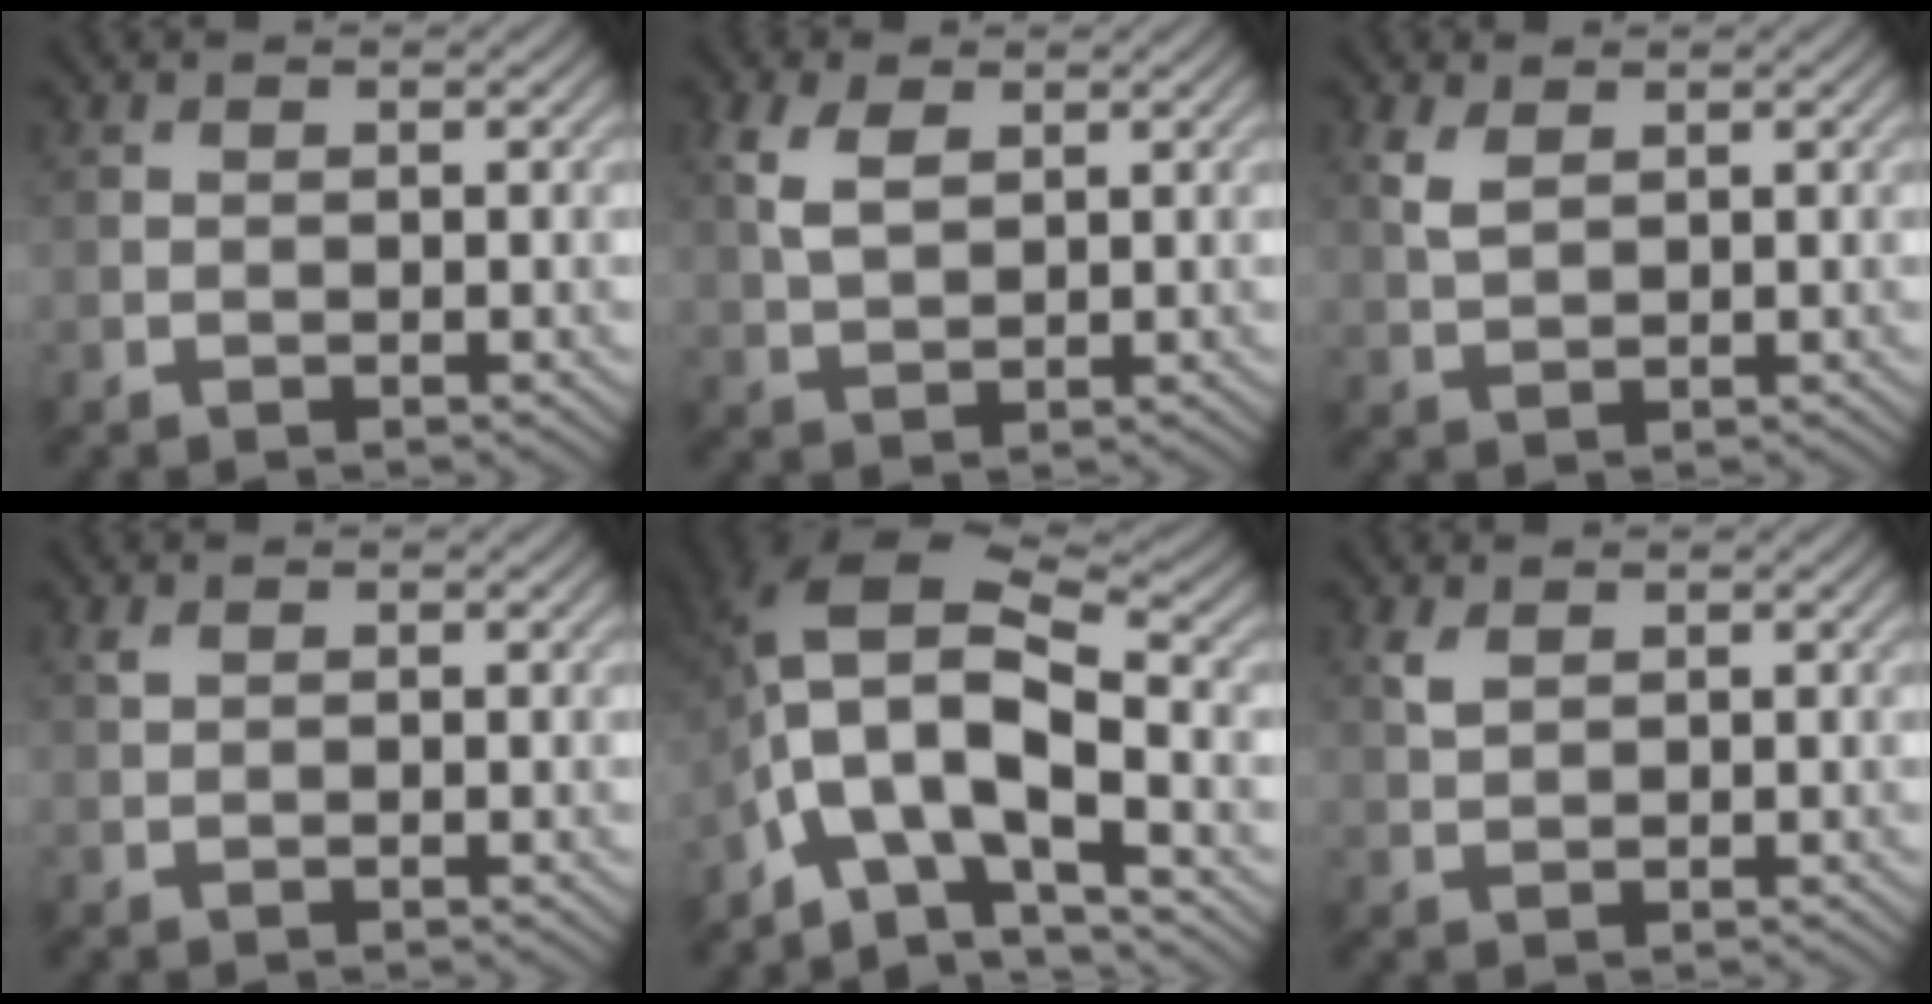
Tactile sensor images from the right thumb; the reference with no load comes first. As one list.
[{"total": 4.1, "force": [1.6, 2.2, 3.0], "torque": [-0.082, 0.003, 0.034]}, {"total": 2.7, "force": [1.3, 1.3, 1.9], "torque": [-0.057, 0.001, 0.030]}, {"total": 0.7, "force": [0.4, 0.3, 0.5], "torque": [-0.017, 0.002, 0.009]}, {"total": 12.6, "force": [-3.9, 5.1, 10.9], "torque": [-0.204, 0.007, -0.078]}, {"total": 1.8, "force": [1.0, 0.9, 1.2], "torque": [-0.035, 0.001, 0.025]}]